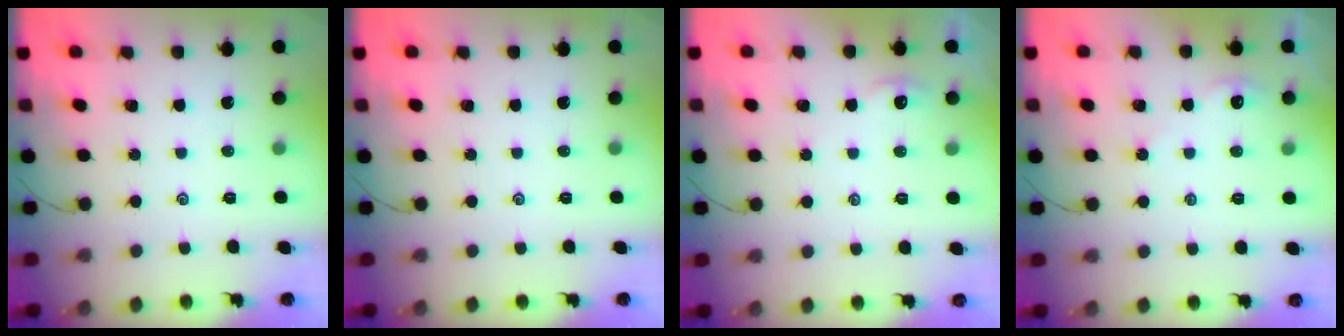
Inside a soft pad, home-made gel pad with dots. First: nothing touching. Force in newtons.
{"total": 0.0}
{"total": 2.5, "press": 2.5, "slide": 0.3}
{"total": 2.6, "press": 2.6, "slide": 0.3}